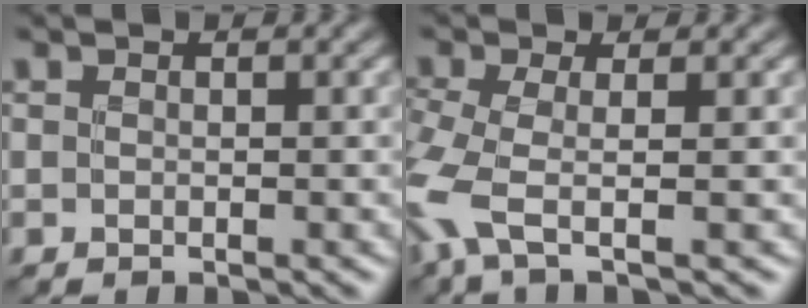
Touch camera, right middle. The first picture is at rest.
{"total": 5.2, "force": [-2.3, 1.6, 4.4], "torque": [-0.120, -0.016, -0.057]}